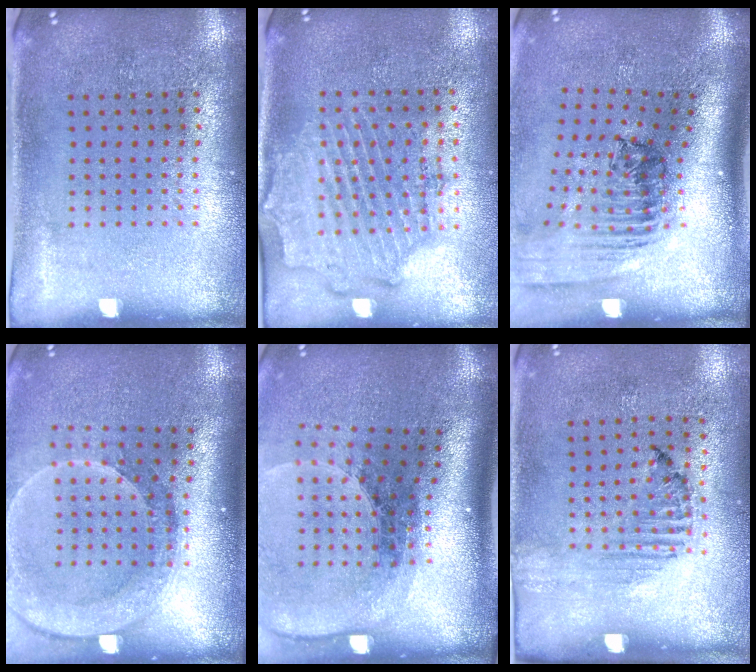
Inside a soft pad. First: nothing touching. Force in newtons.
{"total": 1.8, "press": 1.7, "slide": 0.8}
{"total": 2.5, "press": 1.8, "slide": 1.8}
{"total": 2.6, "press": 2.0, "slide": 1.7}
{"total": 2.6, "press": 1.9, "slide": 1.8}
{"total": 1.3, "press": 1.1, "slide": 0.6}